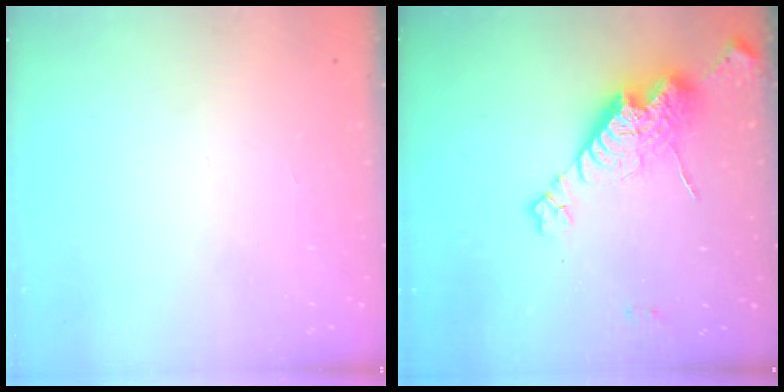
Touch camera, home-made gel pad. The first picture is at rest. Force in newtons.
{"total": 14.3, "press": 14.3, "slide": 1.3}